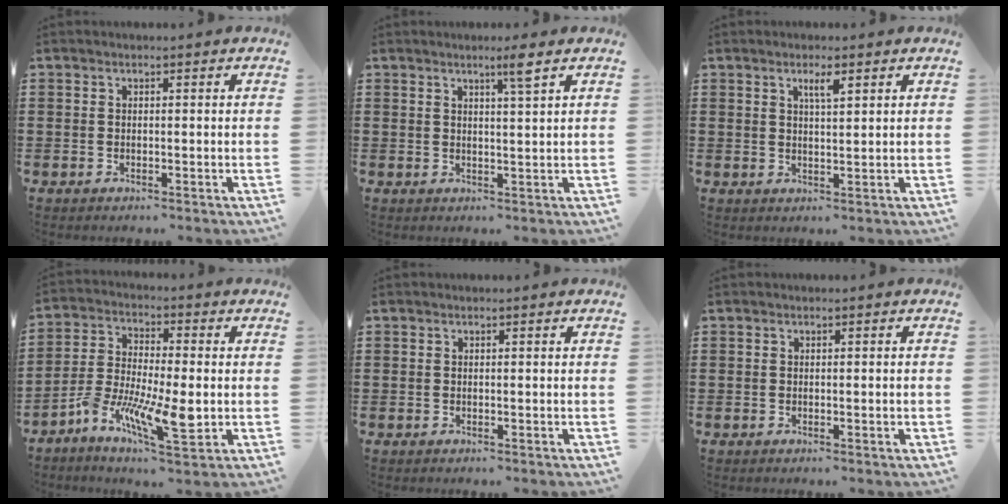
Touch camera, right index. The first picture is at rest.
{"total": 3.1, "force": [2.1, -0.5, 2.3], "torque": [-0.030, -0.012, 0.030]}
{"total": 2.5, "force": [1.4, 0.5, 2.1], "torque": [-0.035, -0.001, 0.021]}
{"total": 10.5, "force": [-4.2, 2.8, 9.2], "torque": [-0.190, -0.006, -0.078]}
{"total": 0.0}
{"total": 0.6, "force": [-0.1, 0.0, 0.6], "torque": [-0.010, -0.002, -0.001]}